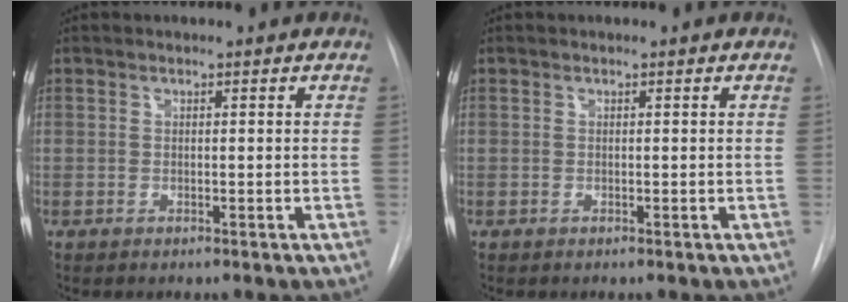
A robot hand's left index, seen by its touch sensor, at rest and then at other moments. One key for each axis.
{"total": 0.0}